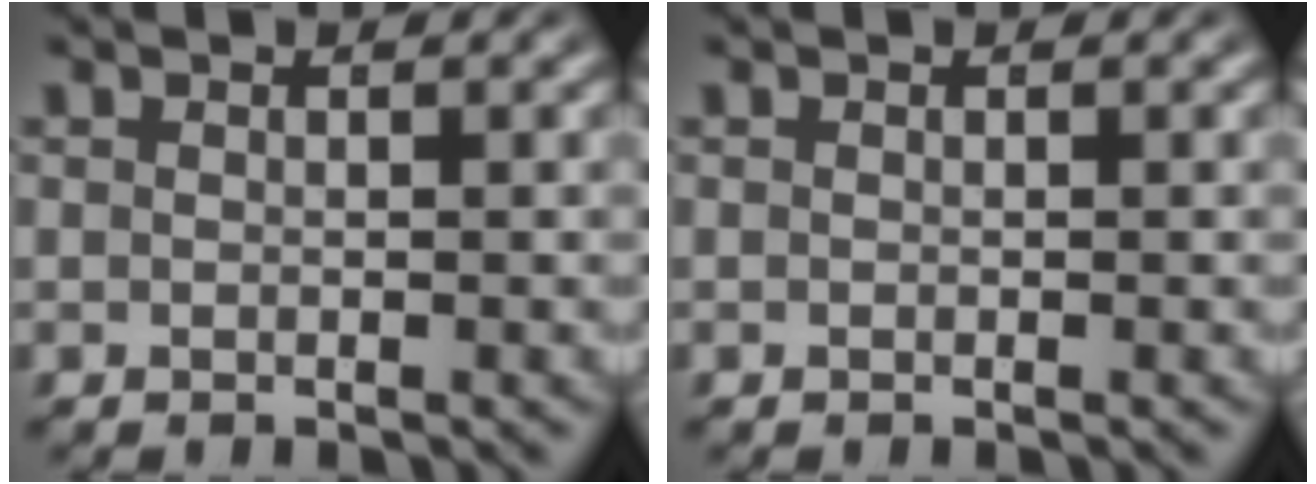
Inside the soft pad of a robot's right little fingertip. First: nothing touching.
{"total": 0.0}